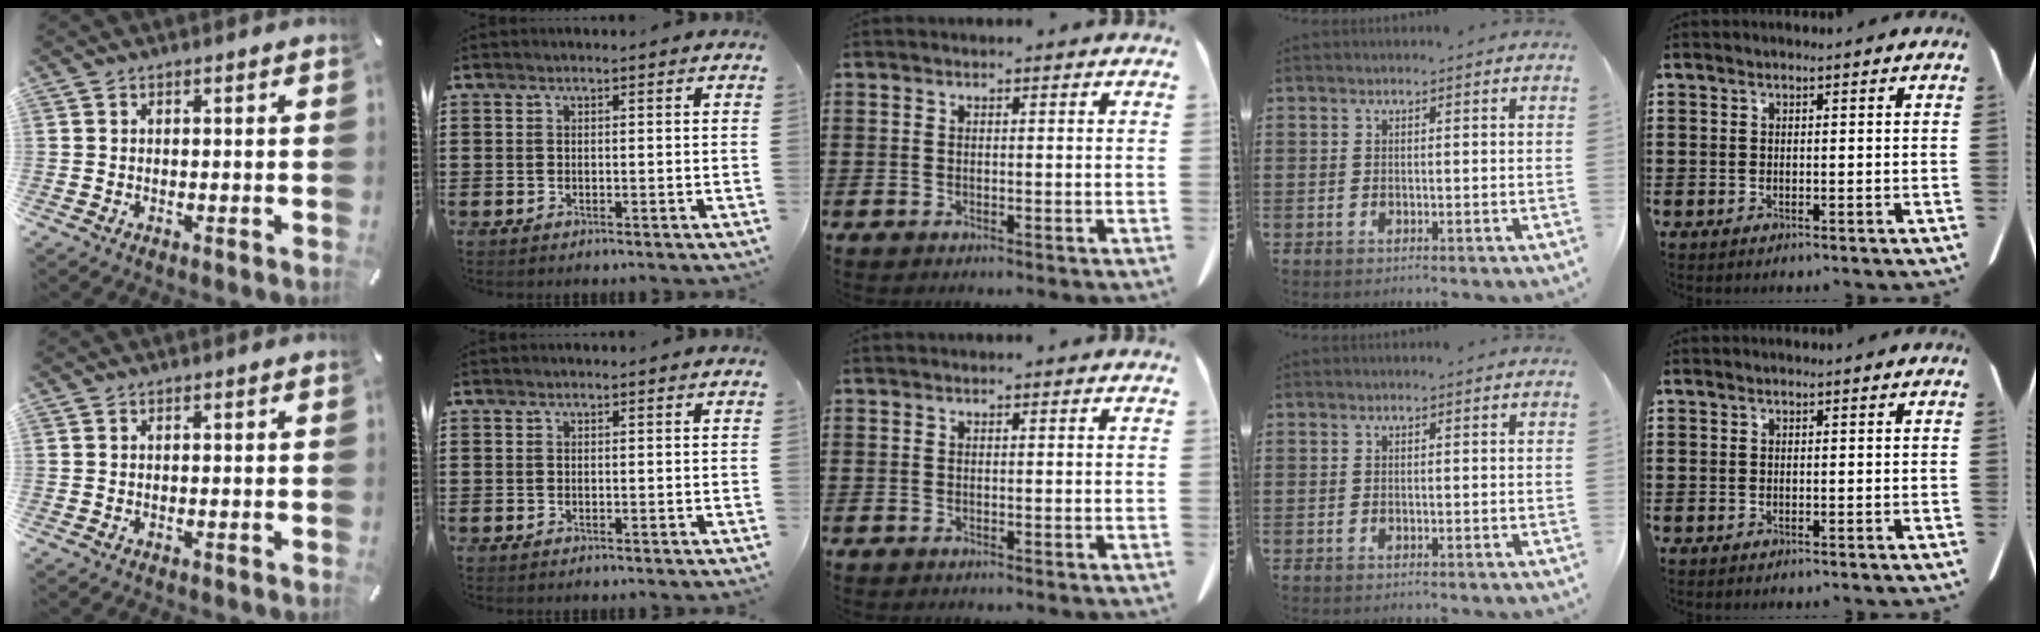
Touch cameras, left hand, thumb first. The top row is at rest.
{}